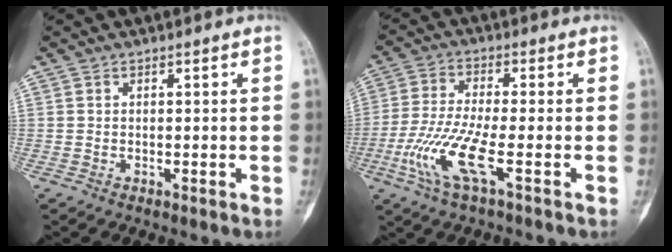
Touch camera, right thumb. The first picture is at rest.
{"total": 10.2, "force": [-3.7, 1.8, 9.4], "torque": [-0.225, 0.002, -0.078]}